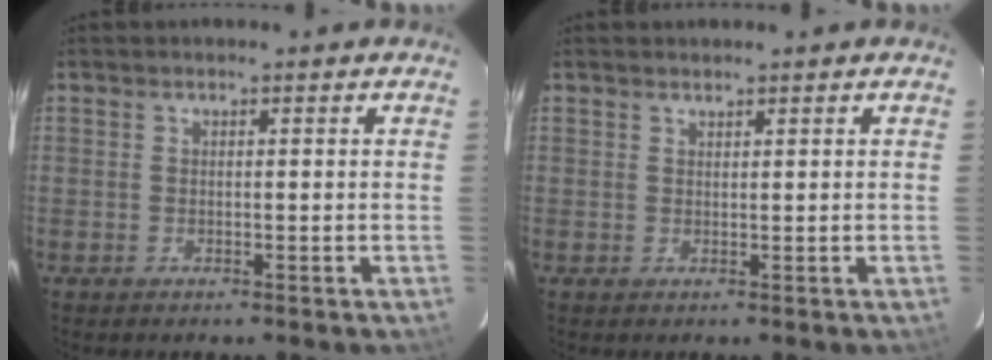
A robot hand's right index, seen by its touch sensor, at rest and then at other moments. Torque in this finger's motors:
{"motor_torque": [-0.08, 0.05, -0.03, 0.00]}